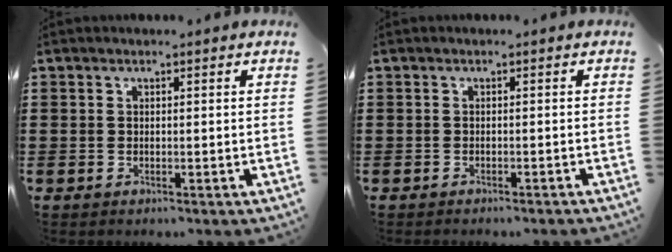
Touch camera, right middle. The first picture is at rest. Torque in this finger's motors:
{"motor_torque": [1.32, 0.01, 0.23, 0.08]}